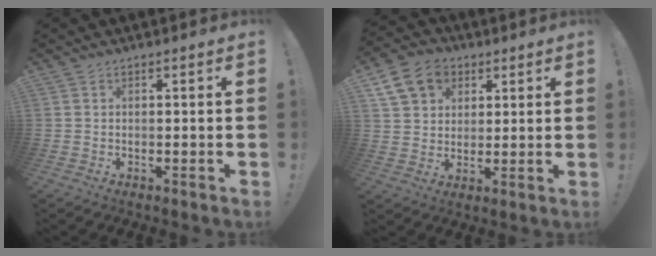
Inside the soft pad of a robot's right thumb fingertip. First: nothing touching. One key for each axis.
{"total": 12.9, "fx": 5.5, "fy": 10.0, "fz": 5.9, "tx": -0.085, "ty": -0.018, "tz": 0.112}